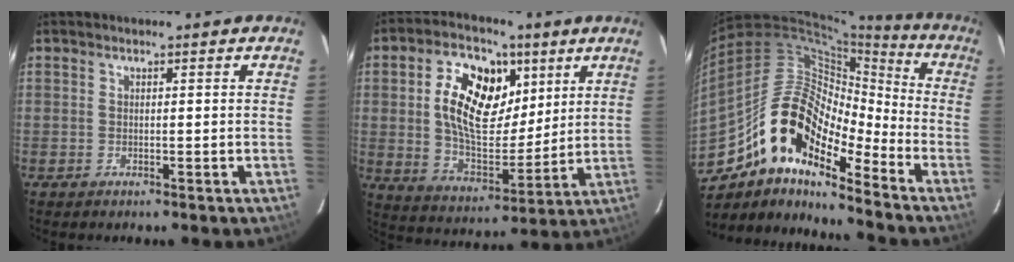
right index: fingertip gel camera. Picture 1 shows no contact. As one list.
[{"total": 17.7, "force": [5.6, 9.9, 13.5], "torque": [-0.243, 0.013, 0.100]}, {"total": 17.2, "force": [-11.8, 6.8, 10.5], "torque": [-0.175, 0.005, -0.235]}]